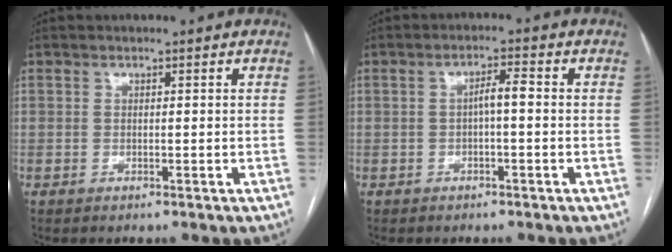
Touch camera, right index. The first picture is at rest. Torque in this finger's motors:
{"motor_torque": [0.76, -0.02, 0.27, 0.08]}